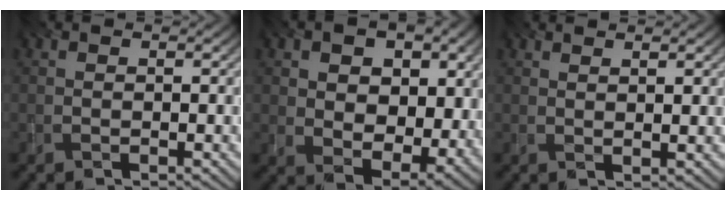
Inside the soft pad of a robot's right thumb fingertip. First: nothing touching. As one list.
[{"total": 10.7, "force": [3.1, 7.4, 7.1], "torque": [-0.130, -0.013, 0.036]}, {"total": 2.4, "force": [1.8, 0.0, 1.7], "torque": [-0.021, -0.003, 0.029]}]